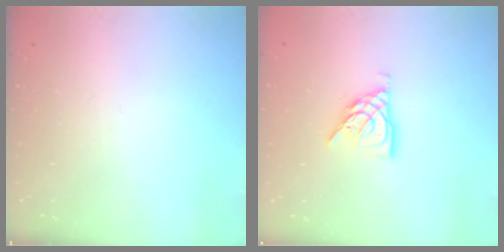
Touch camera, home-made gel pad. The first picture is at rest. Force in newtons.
{"total": 9.3, "press": 9.2, "slide": 1.2}